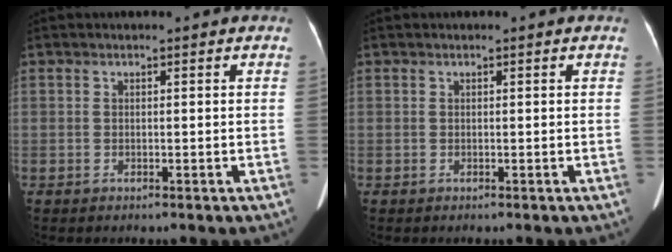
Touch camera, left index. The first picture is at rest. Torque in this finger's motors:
{"motor_torque": [0.00, 0.00, 0.00, 0.00]}